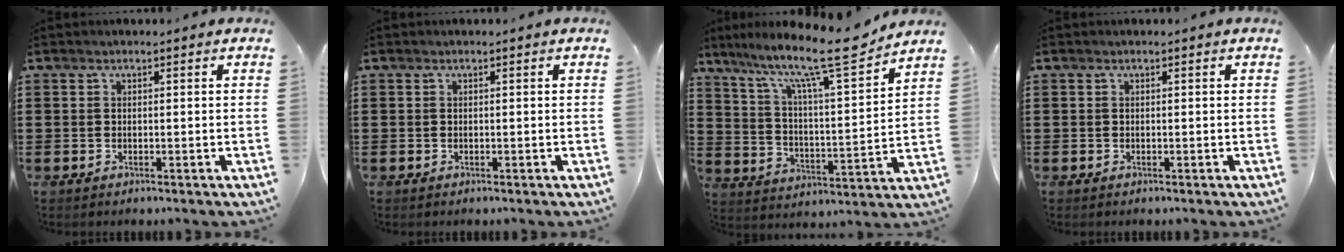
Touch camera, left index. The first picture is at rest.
{"total": 0.0}
{"total": 13.1, "force": [10.5, 1.1, 7.7], "torque": [-0.161, -0.070, 0.169]}
{"total": 0.0}